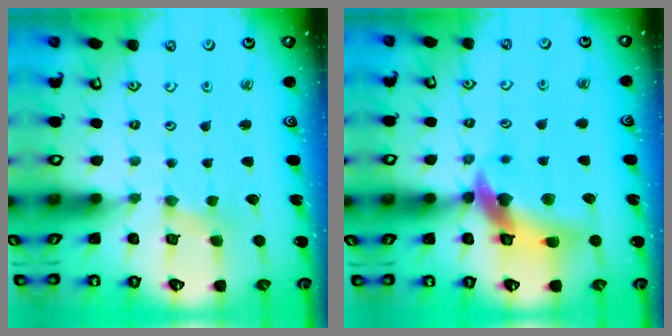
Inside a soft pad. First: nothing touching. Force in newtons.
{"total": 14.0, "press": 13.9, "slide": 2.0}